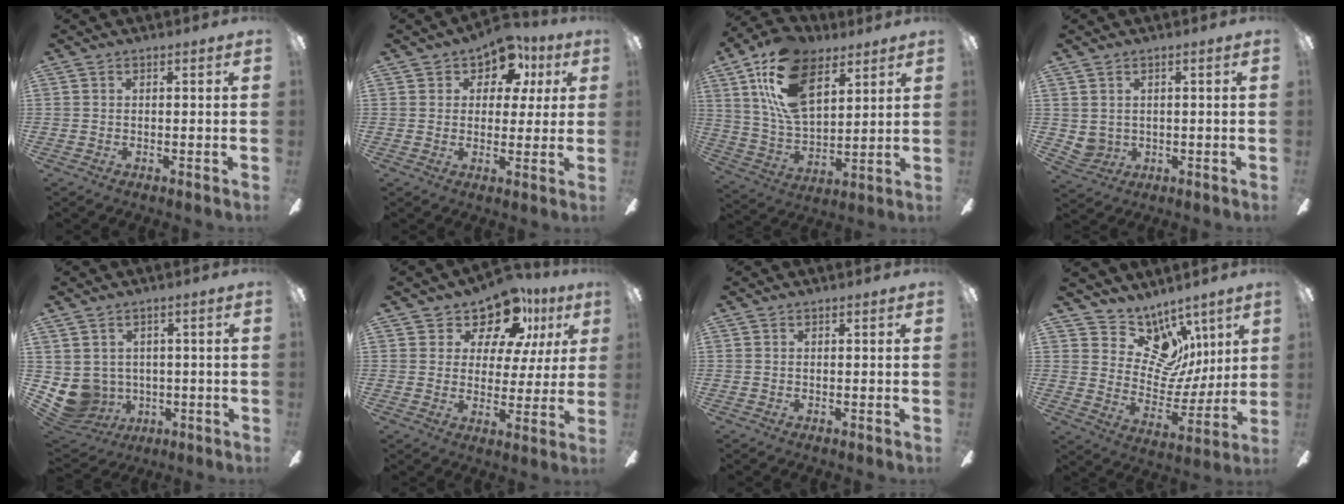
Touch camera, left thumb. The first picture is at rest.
{"total": 9.1, "force": [5.3, 6.1, 4.1], "torque": [-0.065, -0.019, 0.096]}
{"total": 20.4, "force": [10.9, 11.0, 13.2], "torque": [-0.280, -0.033, 0.196]}
{"total": 2.8, "force": [1.4, 2.3, 0.5], "torque": [-0.016, -0.007, 0.028]}
{"total": 6.6, "force": [0.0, 6.4, 1.3], "torque": [-0.078, -0.013, 0.007]}
{"total": 13.1, "force": [9.5, 6.9, 5.9], "torque": [-0.095, -0.059, 0.171]}
{"total": 0.0}
{"total": 15.3, "force": [8.7, 10.9, 6.3], "torque": [-0.095, -0.061, 0.170]}